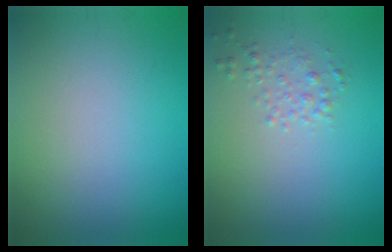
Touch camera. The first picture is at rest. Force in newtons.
{"total": 1.4, "press": 1.4, "slide": 0.0}